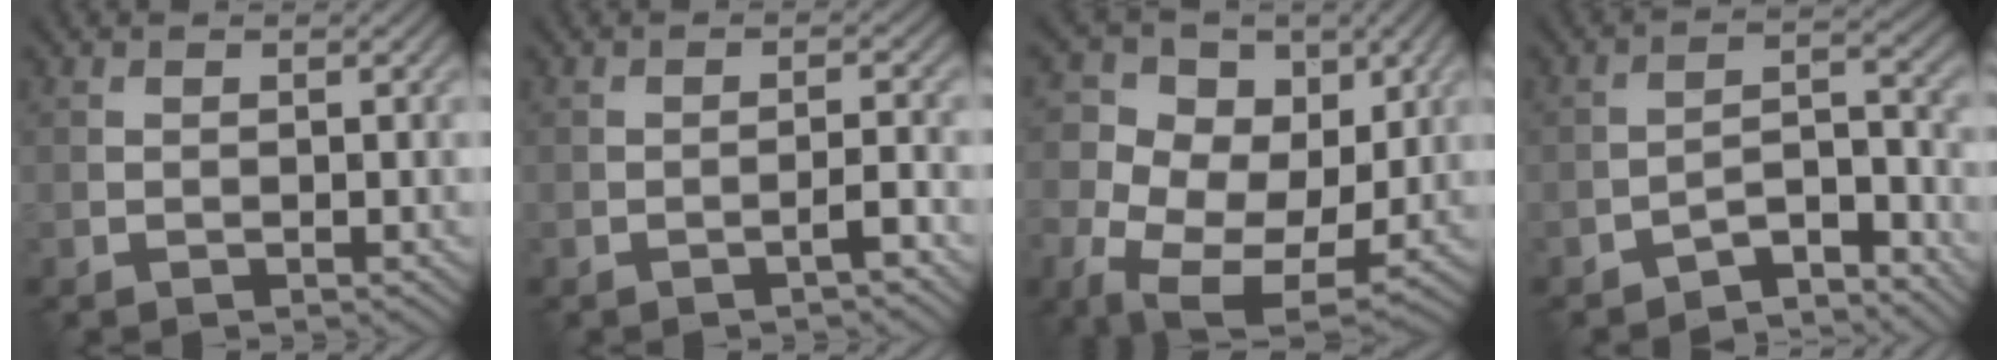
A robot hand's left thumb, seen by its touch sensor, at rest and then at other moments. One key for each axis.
{"total": 1.9, "fx": -1.2, "fy": 0.2, "fz": 1.5, "tx": -0.024, "ty": 0.009, "tz": -0.023}
{"total": 14.5, "fx": -0.2, "fy": 10.9, "fz": 9.5, "tx": -0.206, "ty": -0.021, "tz": 0.010}
{"total": 5.7, "fx": -4.8, "fy": 1.4, "fz": 2.8, "tx": -0.043, "ty": 0.012, "tz": -0.093}